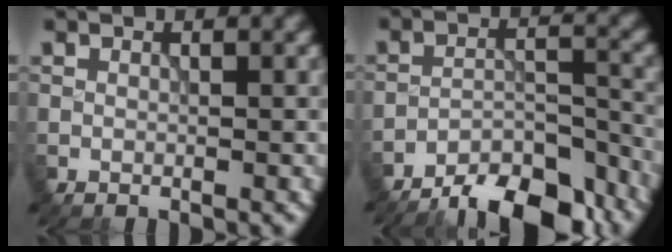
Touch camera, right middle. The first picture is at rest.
{"total": 10.0, "force": [-8.6, 2.7, 4.3], "torque": [-0.051, -0.004, -0.135]}